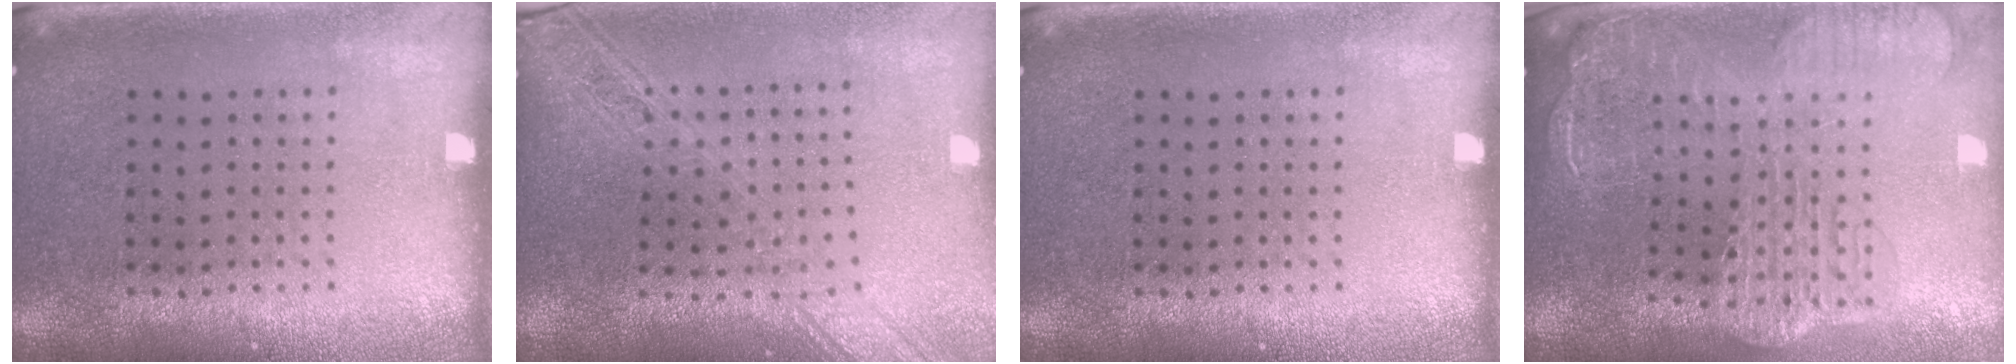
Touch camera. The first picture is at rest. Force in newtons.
{"total": 2.1, "press": 1.8, "slide": 1.1}
{"total": 0.0}
{"total": 3.0, "press": 2.5, "slide": 1.7}